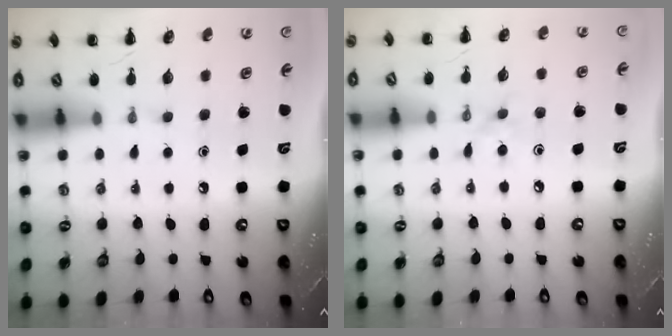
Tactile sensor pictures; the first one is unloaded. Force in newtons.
{"total": 3.8, "press": 3.6, "slide": 1.2}